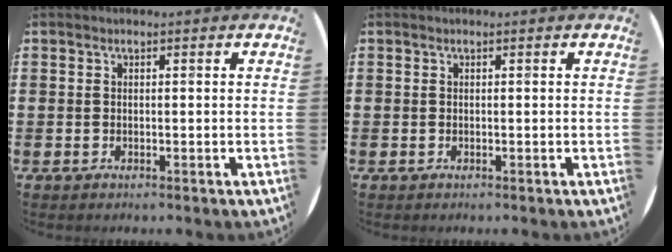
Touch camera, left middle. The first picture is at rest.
{"total": 0.0}